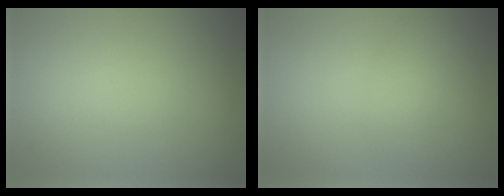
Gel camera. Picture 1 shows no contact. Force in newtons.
{"total": 1.7, "press": 1.7, "slide": 0.1}